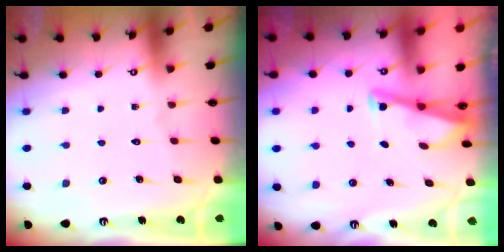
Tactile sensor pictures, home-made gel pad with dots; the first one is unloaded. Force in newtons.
{"total": 2.9, "press": 2.9, "slide": 0.3}